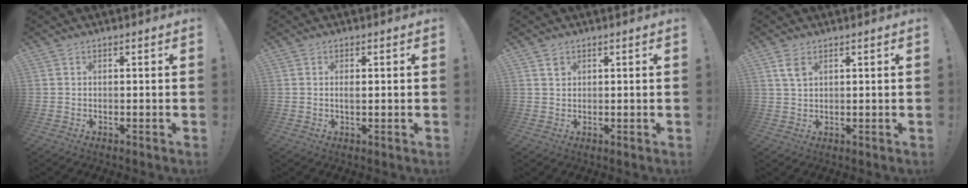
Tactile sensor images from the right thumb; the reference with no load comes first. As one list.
[{"total": 1.3, "force": [-0.1, 0.5, 1.2], "torque": [-0.012, -0.003, -0.005]}, {"total": 2.0, "force": [1.1, 1.7, 0.2], "torque": [0.012, -0.009, 0.018]}, {"total": 4.1, "force": [2.1, 2.1, 2.9], "torque": [-0.049, -0.005, 0.038]}]